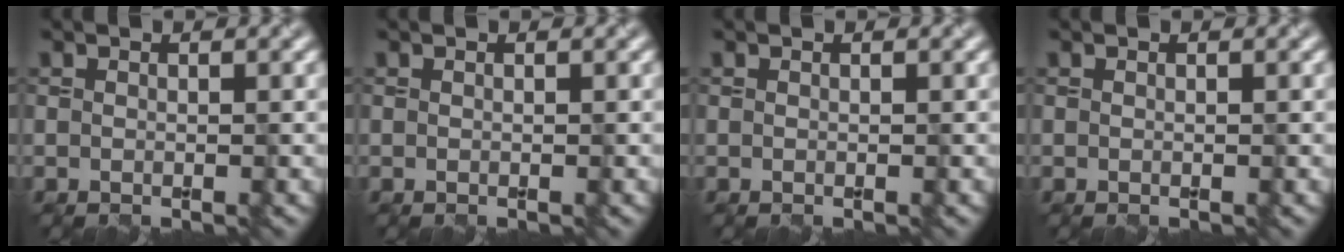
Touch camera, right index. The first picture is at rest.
{"total": 0.0}
{"total": 0.0}
{"total": 0.0}